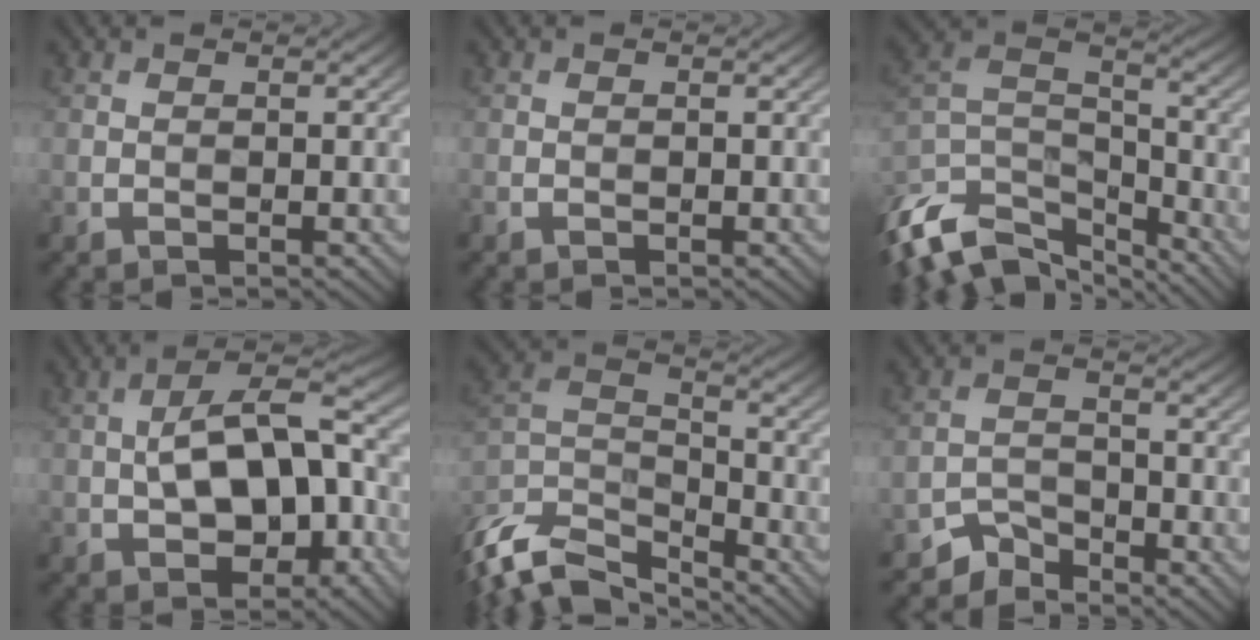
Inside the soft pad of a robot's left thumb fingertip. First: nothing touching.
{"total": 0.6, "force": [-0.5, 0.3, 0.3], "torque": [-0.009, -0.002, -0.008]}
{"total": 15.2, "force": [-11.5, 6.6, 7.4], "torque": [-0.207, -0.011, -0.196]}
{"total": 11.5, "force": [-1.3, 6.1, 9.7], "torque": [-0.163, 0.012, -0.023]}
{"total": 12.9, "force": [-10.3, 4.8, 6.2], "torque": [-0.163, -0.018, -0.186]}
{"total": 3.3, "force": [-3.0, 1.2, 0.5], "torque": [-0.004, 0.006, -0.067]}